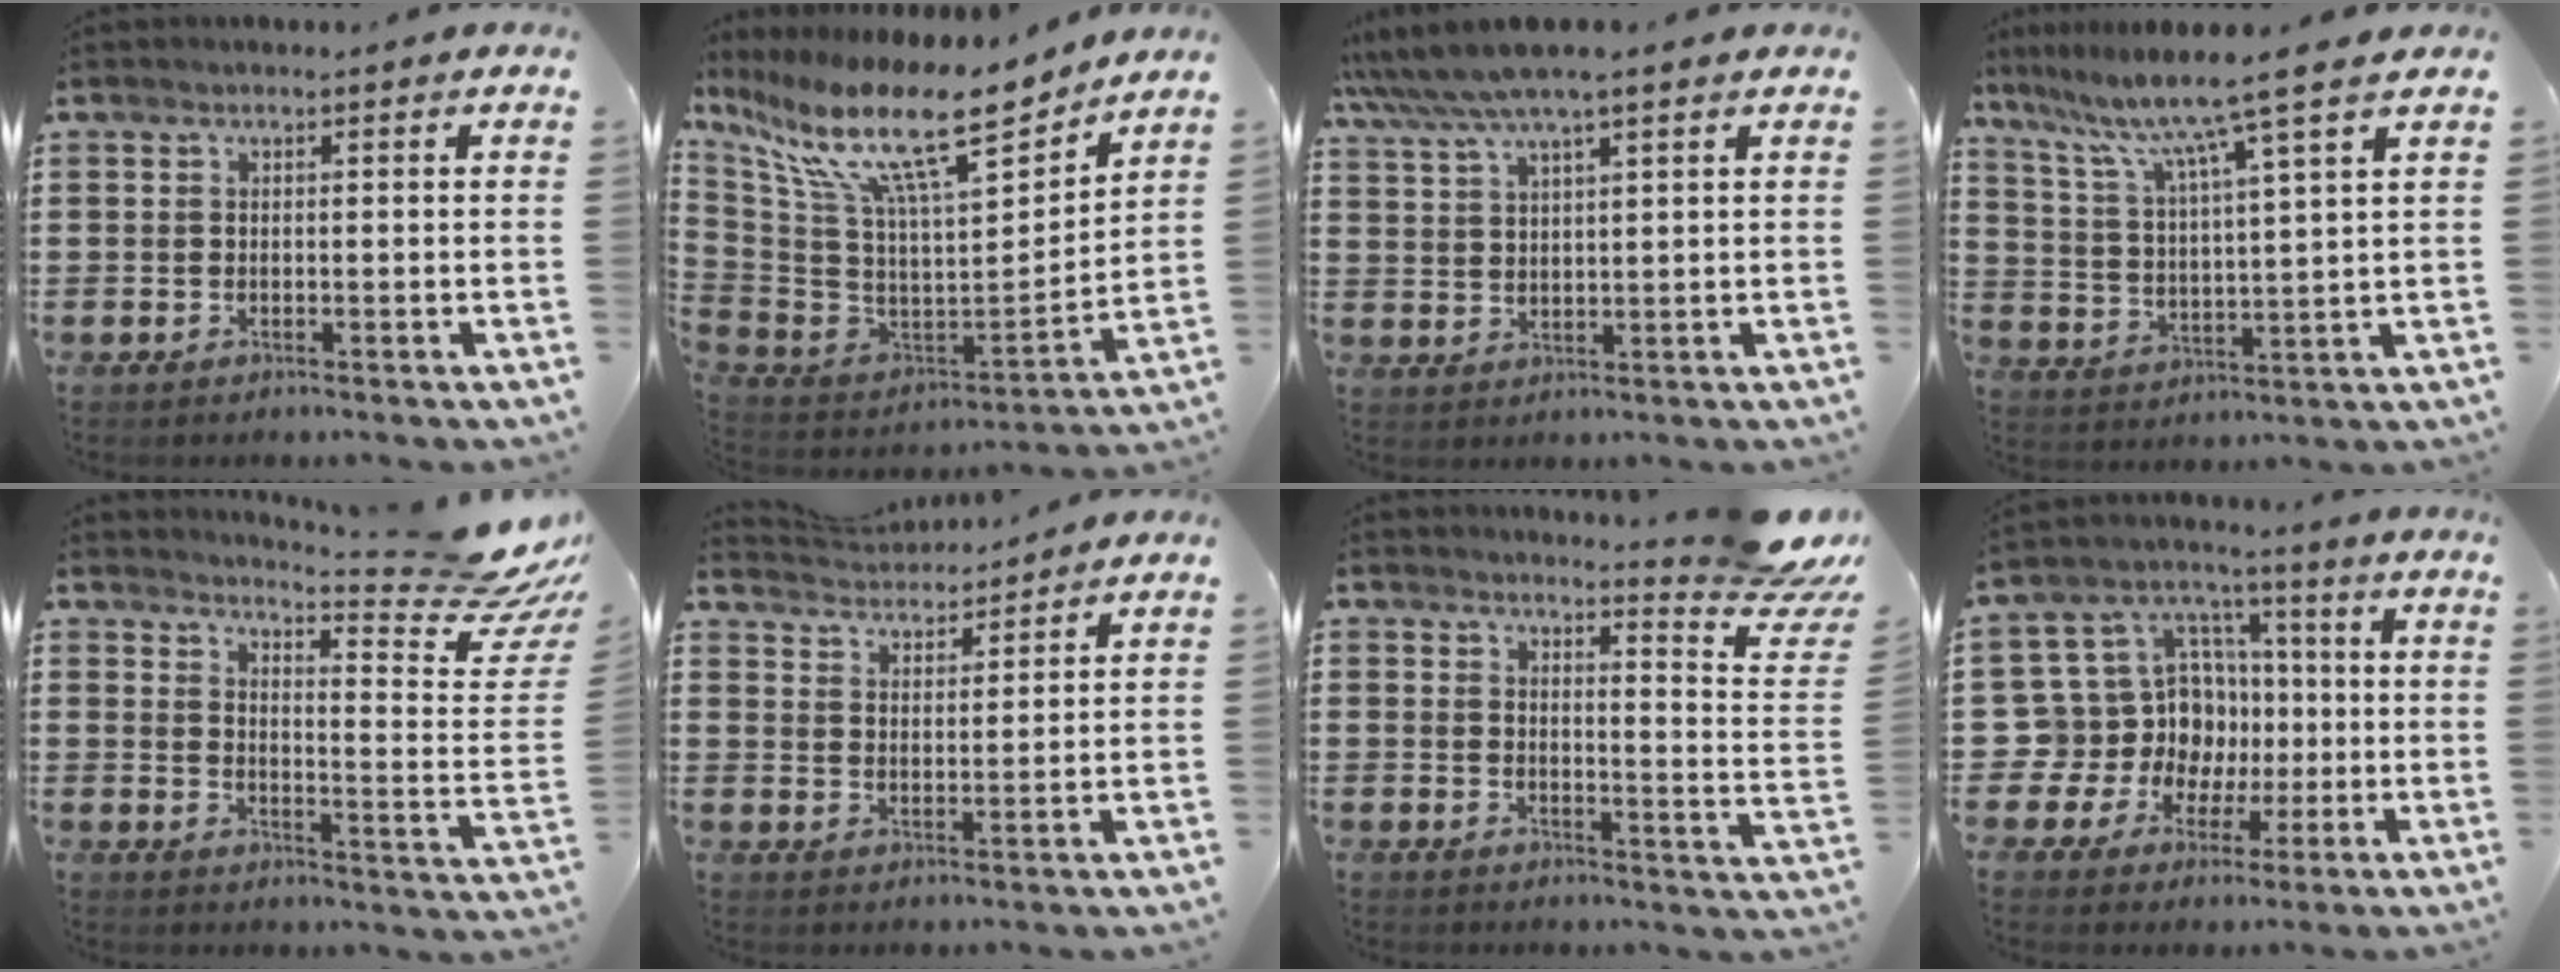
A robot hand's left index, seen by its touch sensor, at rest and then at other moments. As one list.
[{"total": 16.1, "force": [10.7, 3.4, 11.5], "torque": [-0.254, -0.063, 0.174]}, {"total": 5.7, "force": [4.7, 0.4, 3.3], "torque": [-0.076, -0.013, 0.081]}, {"total": 9.5, "force": [7.5, -1.0, 5.7], "torque": [-0.137, -0.041, 0.120]}, {"total": 8.1, "force": [6.8, 0.6, 4.3], "torque": [-0.068, -0.065, 0.113]}, {"total": 3.7, "force": [3.6, 0.5, 0.0], "torque": [-0.018, -0.019, 0.063]}, {"total": 6.9, "force": [6.2, 0.0, 3.1], "torque": [-0.045, -0.057, 0.099]}, {"total": 12.2, "force": [-0.4, 11.7, 3.6], "torque": [-0.117, -0.009, 0.005]}]